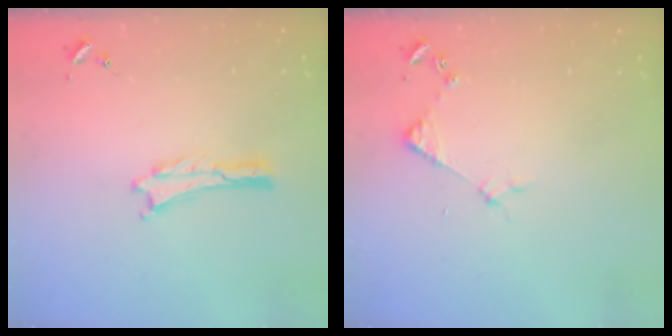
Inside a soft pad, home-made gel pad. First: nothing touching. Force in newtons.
{"total": 3.7, "press": 3.7, "slide": 0.2}